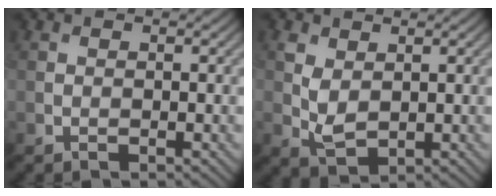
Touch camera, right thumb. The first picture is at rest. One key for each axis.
{"total": 3.5, "fx": 0.9, "fy": 2.3, "fz": 2.5, "tx": -0.063, "ty": -0.005, "tz": 0.022}